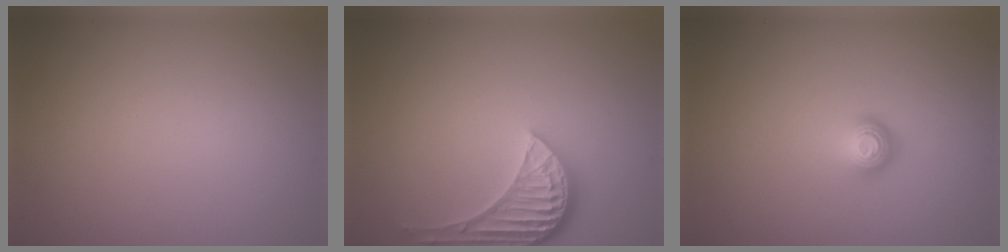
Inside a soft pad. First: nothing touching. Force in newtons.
{"total": 4.0, "press": 3.4, "slide": 2.1}
{"total": 1.6, "press": 1.1, "slide": 1.2}